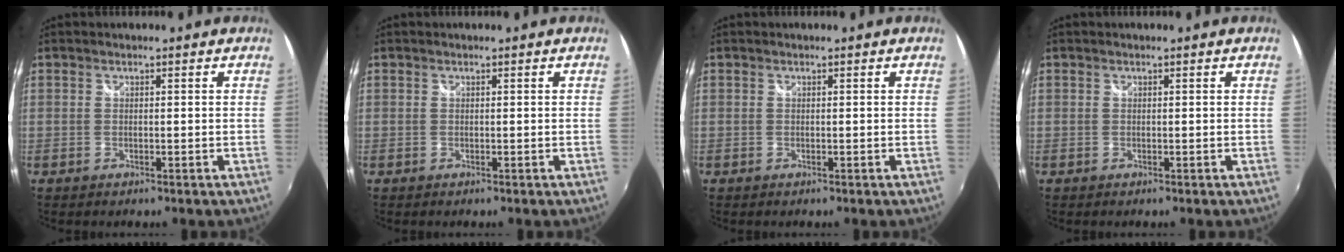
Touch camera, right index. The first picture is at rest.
{"total": 0.0}
{"total": 0.0}
{"total": 0.0}